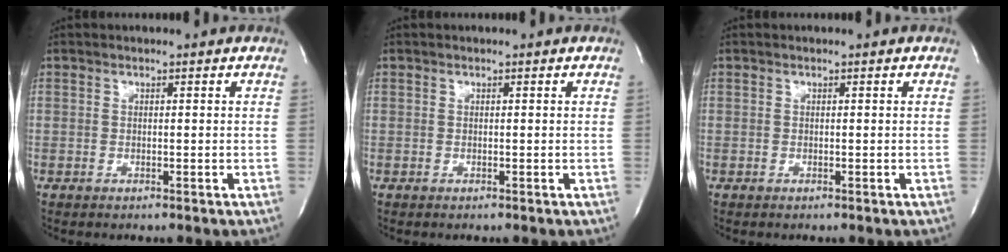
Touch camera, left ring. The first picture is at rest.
{"total": 0.0}
{"total": 0.0}